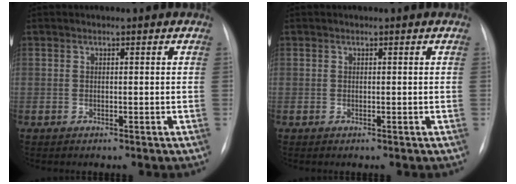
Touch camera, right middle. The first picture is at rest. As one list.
[{"total": 0.0}]